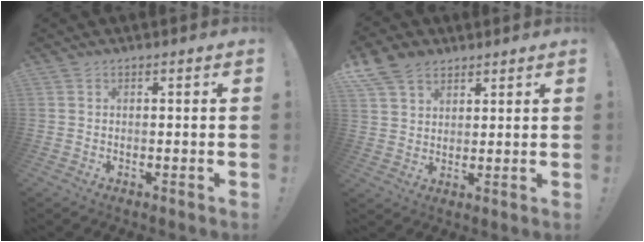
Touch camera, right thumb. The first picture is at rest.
{"total": 9.2, "force": [6.0, 6.0, 3.4], "torque": [-0.063, -0.027, 0.120]}